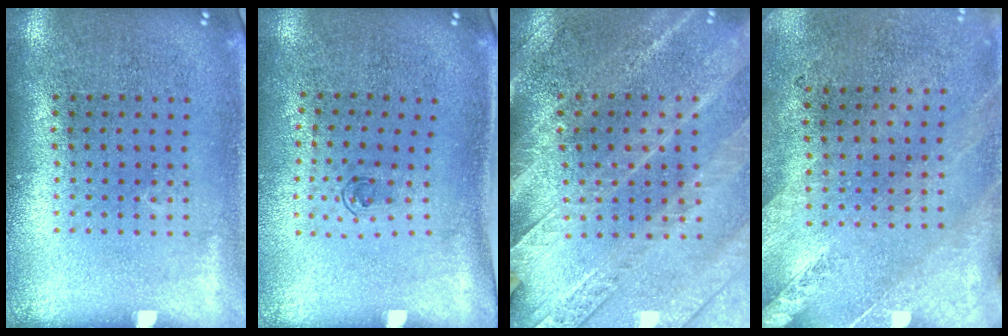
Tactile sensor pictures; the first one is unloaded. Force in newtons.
{"total": 0.6, "press": 0.3, "slide": 0.6}
{"total": 2.8, "press": 2.7, "slide": 0.6}
{"total": 2.4, "press": 2.1, "slide": 1.3}